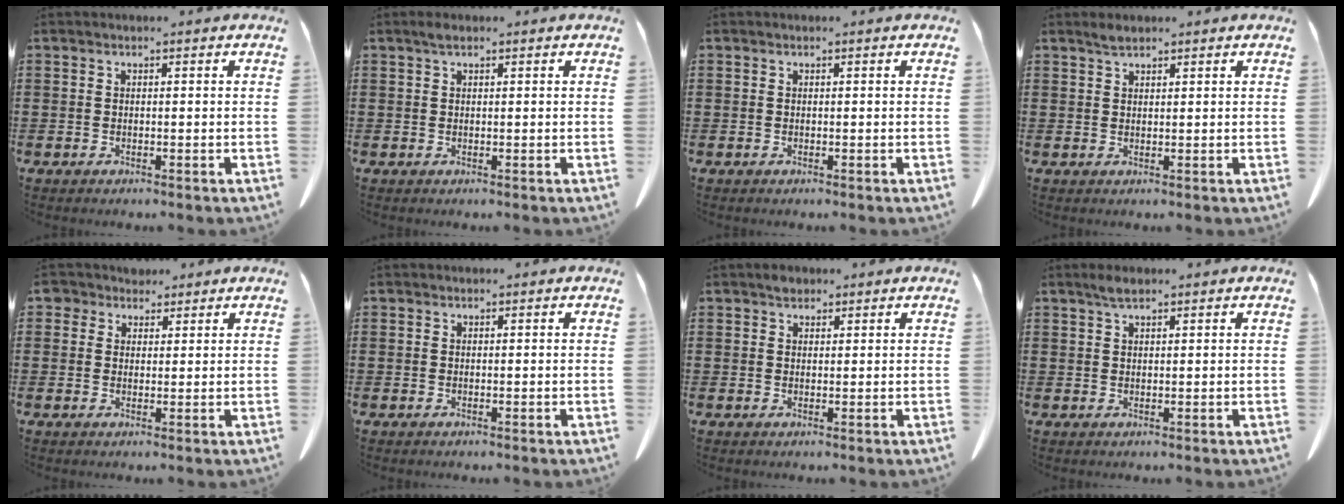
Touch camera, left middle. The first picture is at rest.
{"total": 1.1, "force": [0.6, 0.4, 0.8], "torque": [-0.018, 0.003, 0.010]}
{"total": 0.0}
{"total": 1.5, "force": [1.3, 0.3, 0.7], "torque": [-0.016, 0.001, 0.023]}
{"total": 3.2, "force": [2.3, 2.2, 0.6], "torque": [-0.016, 0.010, 0.041]}
{"total": 0.0}
{"total": 1.6, "force": [1.3, 0.9, 0.5], "torque": [-0.004, 0.000, 0.022]}
{"total": 1.9, "force": [1.3, 0.5, 1.2], "torque": [-0.026, 0.004, 0.023]}